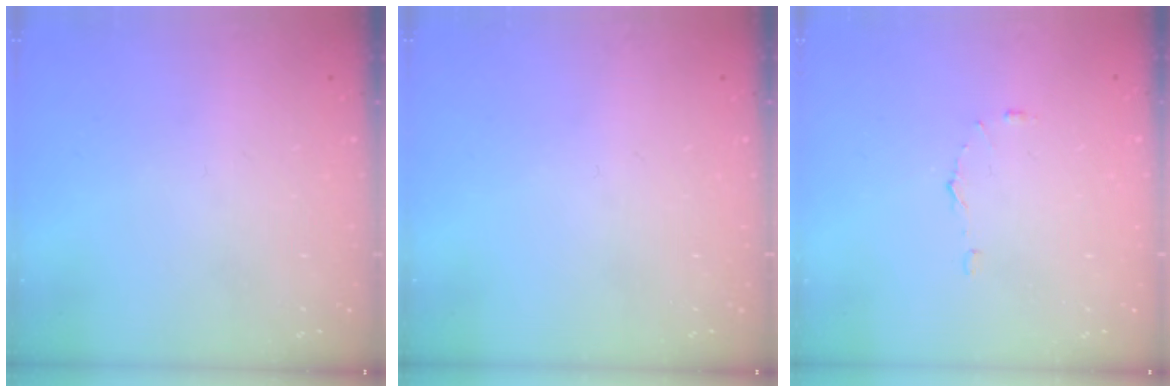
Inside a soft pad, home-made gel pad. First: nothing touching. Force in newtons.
{"total": 0.0}
{"total": 4.6, "press": 4.5, "slide": 0.4}